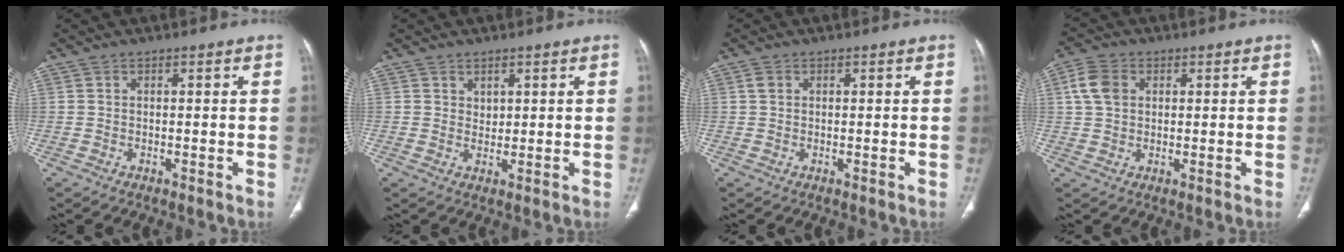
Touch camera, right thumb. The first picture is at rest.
{"total": 1.7, "force": [1.1, 1.3, 0.3], "torque": [0.013, -0.007, 0.017]}
{"total": 1.0, "force": [0.3, 0.8, 0.5], "torque": [-0.009, 0.005, 0.006]}
{"total": 5.6, "force": [1.4, 4.2, 3.4], "torque": [-0.066, 0.008, 0.025]}